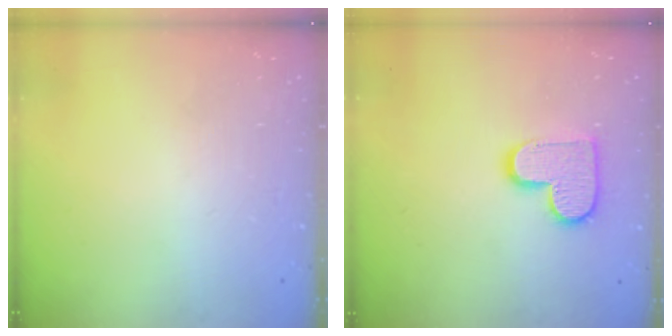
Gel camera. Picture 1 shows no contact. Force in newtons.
{"total": 12.0, "press": 12.0, "slide": 0.7}